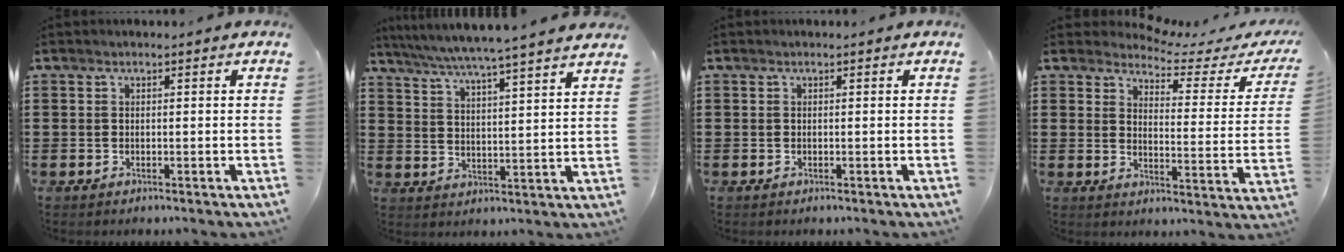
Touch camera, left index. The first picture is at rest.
{"total": 5.5, "force": [4.9, -1.1, 2.2], "torque": [-0.062, -0.038, 0.081]}
{"total": 0.0}
{"total": 3.8, "force": [3.5, 0.6, 1.3], "torque": [-0.040, -0.025, 0.053]}